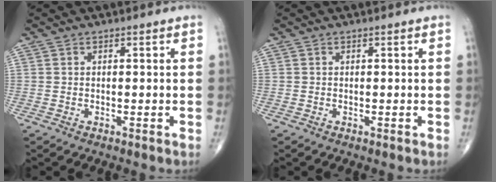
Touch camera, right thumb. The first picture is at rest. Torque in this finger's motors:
{"motor_torque": [0.17, 0.03, 0.08, 0.01, 0.02]}